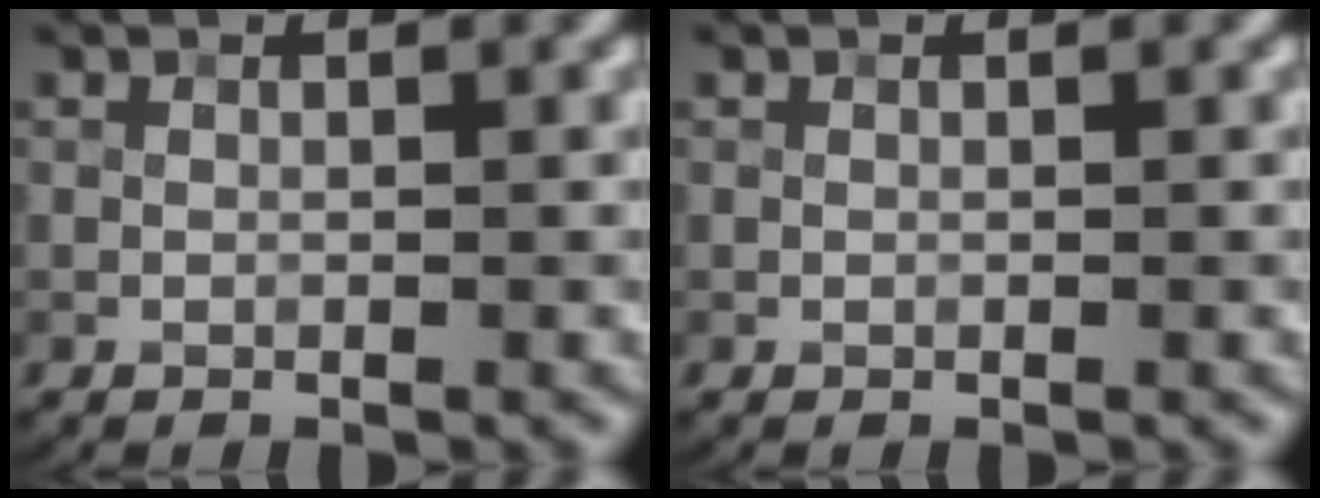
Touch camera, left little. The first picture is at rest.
{"total": 0.0}